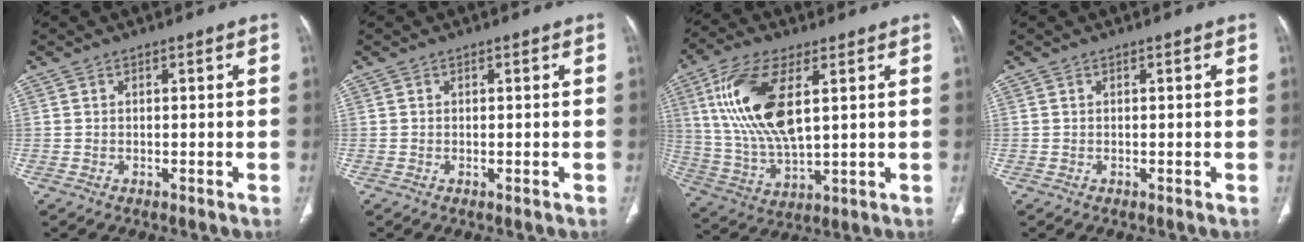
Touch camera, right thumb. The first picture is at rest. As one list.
[{"total": 0.0}, {"total": 17.2, "force": [4.9, 7.4, 14.7], "torque": [-0.303, -0.016, 0.101]}, {"total": 0.0}]